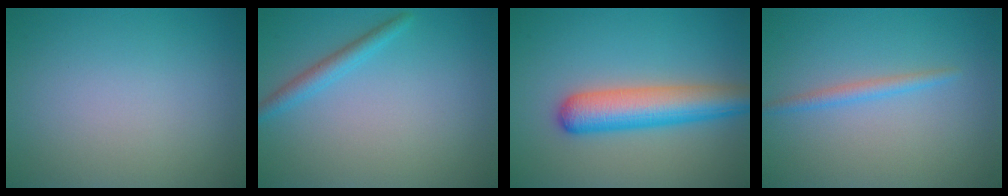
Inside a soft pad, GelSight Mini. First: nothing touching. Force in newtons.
{"total": 1.9, "press": 1.9, "slide": 0.1}
{"total": 6.2, "press": 6.2, "slide": 0.3}
{"total": 1.5, "press": 1.5, "slide": 0.1}